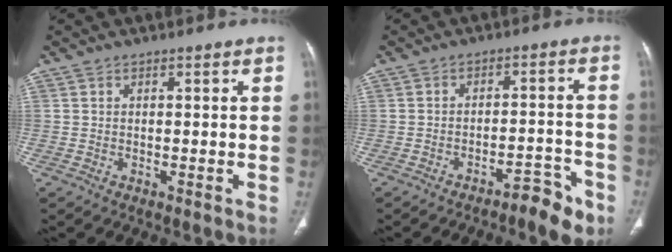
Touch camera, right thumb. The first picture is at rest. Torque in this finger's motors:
{"motor_torque": [0.76, 0.91, -0.31, -0.10, 0.00]}